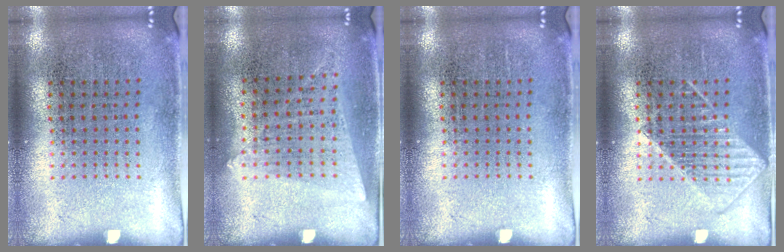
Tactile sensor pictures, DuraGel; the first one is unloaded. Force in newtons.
{"total": 1.2, "press": 1.1, "slide": 0.5}
{"total": 0.0}
{"total": 1.8, "press": 1.8, "slide": 0.4}